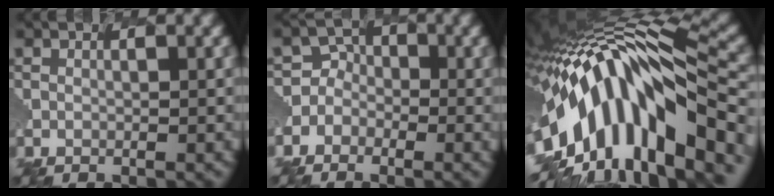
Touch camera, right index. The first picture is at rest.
{"total": 3.3, "force": [-2.0, 2.5, -0.9], "torque": [0.017, 0.013, -0.048]}
{"total": 12.1, "force": [-5.2, 5.7, 9.3], "torque": [-0.170, 0.028, -0.096]}